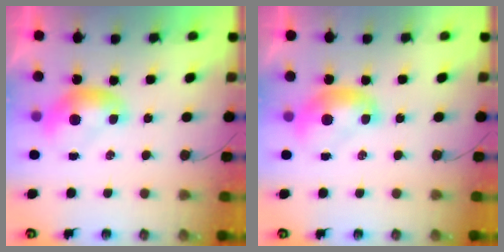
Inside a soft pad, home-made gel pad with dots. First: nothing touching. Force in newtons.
{"total": 1.7, "press": 1.7, "slide": 0.1}